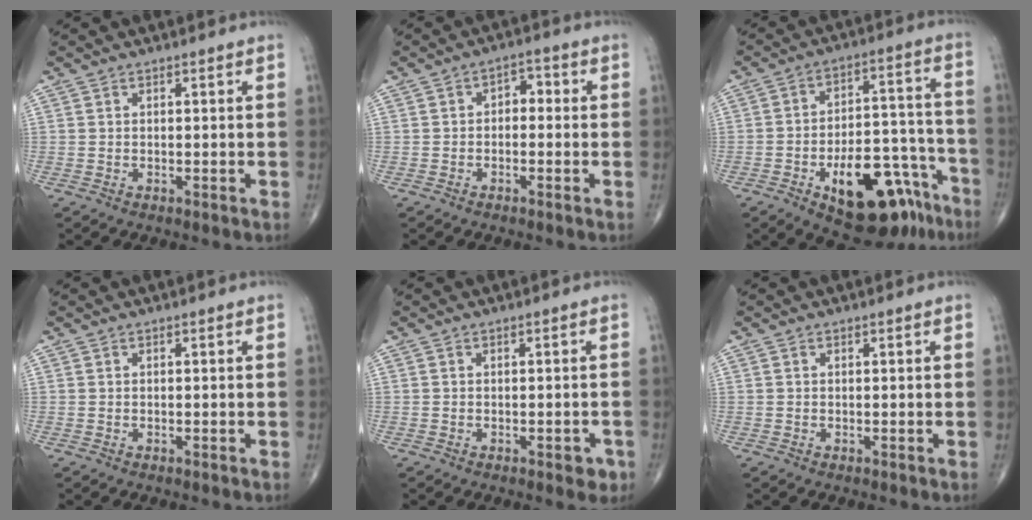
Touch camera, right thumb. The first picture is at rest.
{"total": 3.4, "force": [-0.2, 2.3, 2.5], "torque": [-0.019, 0.018, -0.015]}
{"total": 20.1, "force": [-11.1, 9.4, 13.9], "torque": [-0.154, 0.084, -0.154]}
{"total": 0.0}
{"total": 2.5, "force": [-1.2, 1.2, 1.8], "torque": [-0.012, 0.003, -0.012]}
{"total": 0.0}